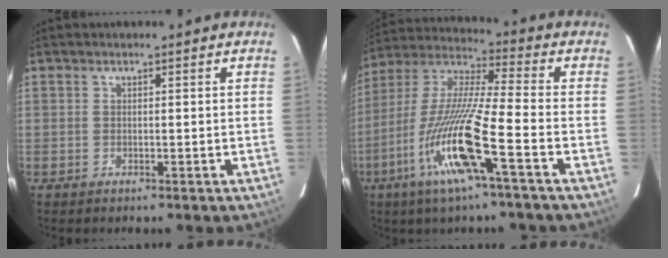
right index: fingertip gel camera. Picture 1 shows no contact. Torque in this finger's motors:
{"motor_torque": [2.05, -0.09, 0.88, 0.21]}